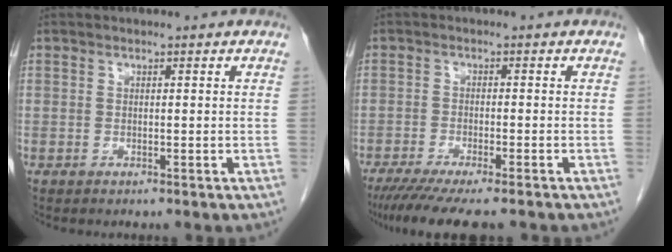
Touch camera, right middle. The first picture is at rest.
{"total": 10.3, "force": [-8.3, 1.1, 5.9], "torque": [-0.083, -0.021, -0.129]}